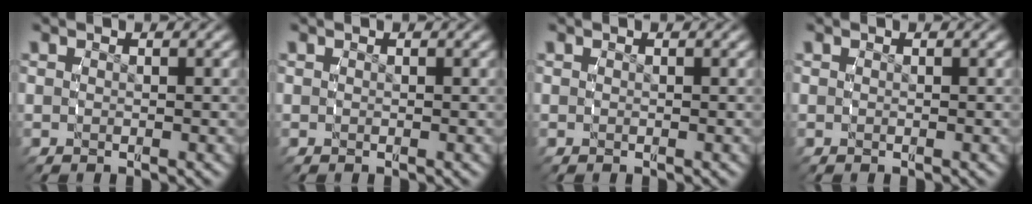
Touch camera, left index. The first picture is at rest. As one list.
[{"total": 0.0}, {"total": 0.0}, {"total": 0.0}]